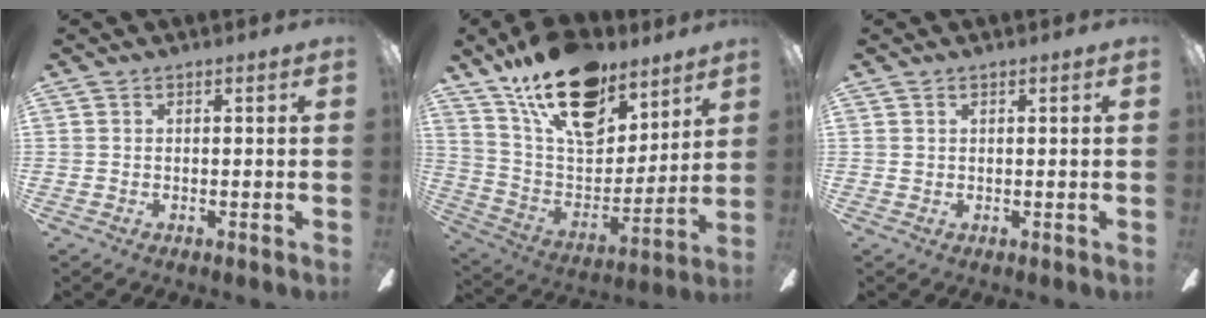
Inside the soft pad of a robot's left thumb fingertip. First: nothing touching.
{"total": 22.2, "force": [15.0, 11.3, 11.8], "torque": [-0.200, -0.088, 0.267]}
{"total": 0.6, "force": [0.4, 0.4, 0.3], "torque": [-0.008, 0.004, 0.006]}